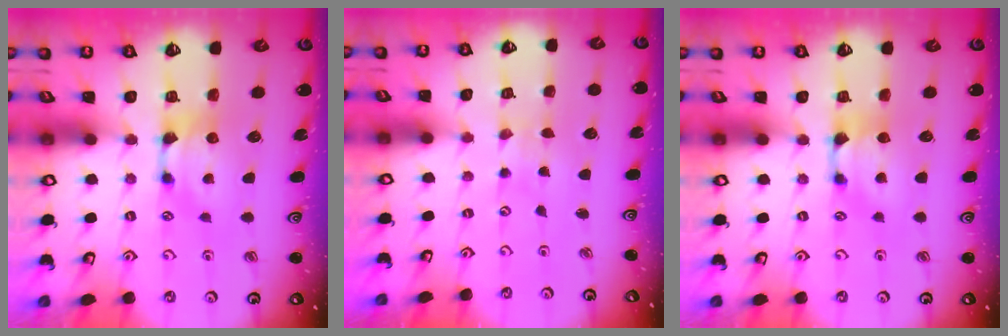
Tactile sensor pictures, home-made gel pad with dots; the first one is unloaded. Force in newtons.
{"total": 5.1, "press": 5.1, "slide": 0.2}
{"total": 0.6, "press": 0.2, "slide": 0.5}